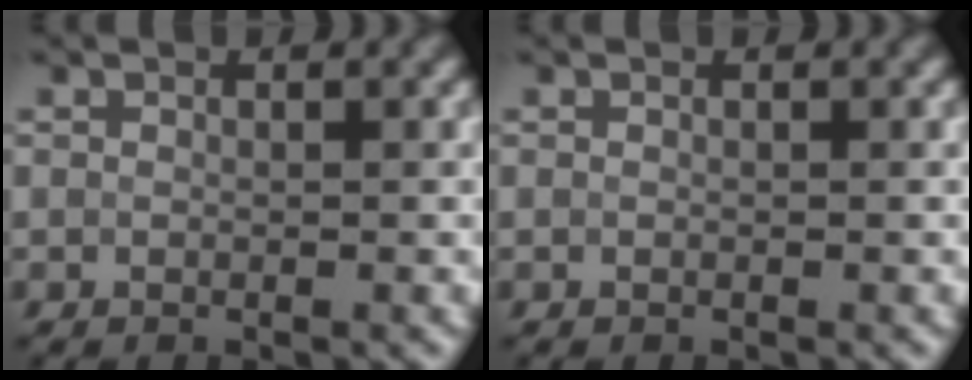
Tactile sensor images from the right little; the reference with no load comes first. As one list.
[{"total": 0.0}]